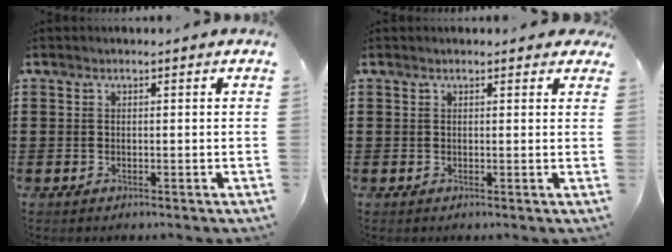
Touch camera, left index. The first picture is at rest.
{"total": 1.0, "force": [0.8, 0.7, 0.2], "torque": [0.001, 0.003, 0.012]}